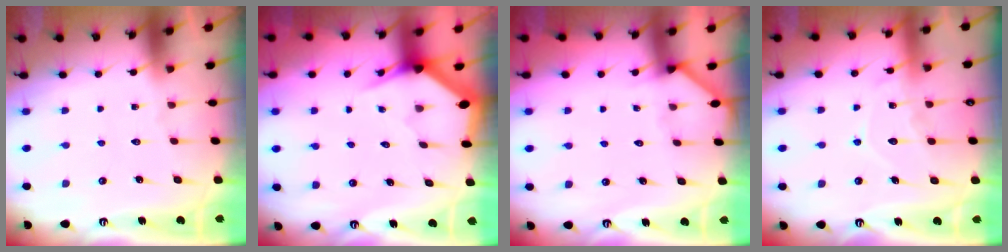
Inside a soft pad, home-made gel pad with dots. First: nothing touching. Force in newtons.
{"total": 3.0, "press": 3.0, "slide": 0.0}
{"total": 2.2, "press": 2.2, "slide": 0.3}
{"total": 10.7, "press": 10.6, "slide": 0.9}